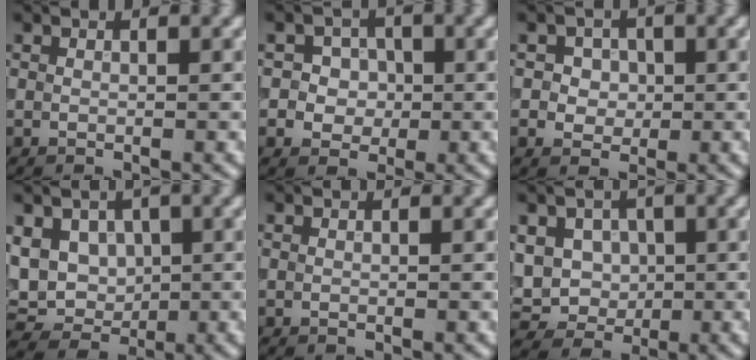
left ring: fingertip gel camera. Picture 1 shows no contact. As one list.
[{"total": 3.3, "force": [0.2, 3.0, 1.4], "torque": [-0.008, 0.008, -0.007]}, {"total": 2.9, "force": [0.5, 2.5, 1.4], "torque": [-0.022, 0.003, 0.000]}, {"total": 8.9, "force": [1.3, 7.3, 4.9], "torque": [-0.079, 0.024, 0.002]}, {"total": 0.0}, {"total": 5.3, "force": [0.3, 4.7, 2.5], "torque": [-0.053, 0.007, -0.012]}]